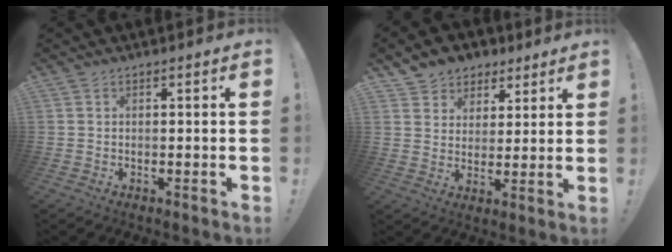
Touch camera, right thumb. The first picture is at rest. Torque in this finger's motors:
{"motor_torque": [0.17, 0.28, 0.62, 0.59, 0.00]}